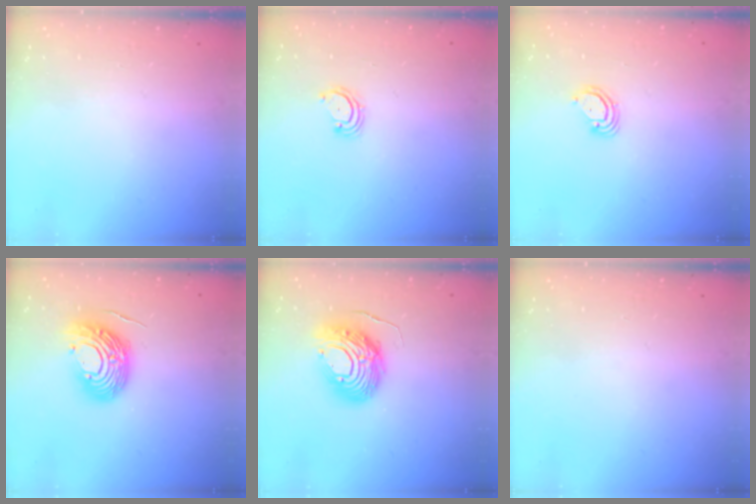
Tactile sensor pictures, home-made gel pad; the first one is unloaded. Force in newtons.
{"total": 3.1, "press": 3.0, "slide": 0.4}
{"total": 3.2, "press": 3.2, "slide": 0.2}
{"total": 13.6, "press": 13.4, "slide": 2.2}
{"total": 12.5, "press": 12.4, "slide": 0.9}
{"total": 0.0}